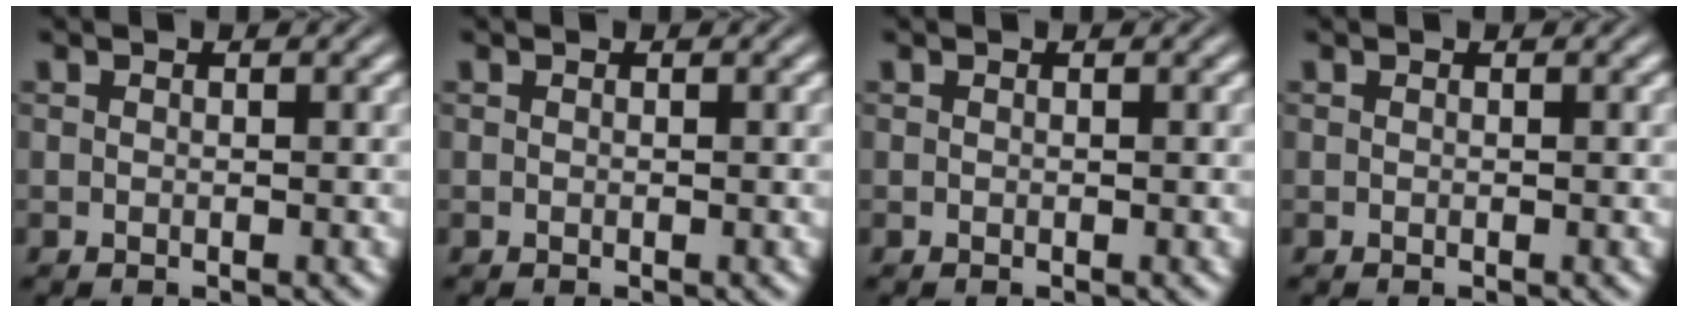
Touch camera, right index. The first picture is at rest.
{"total": 0.0}
{"total": 0.0}
{"total": 0.0}